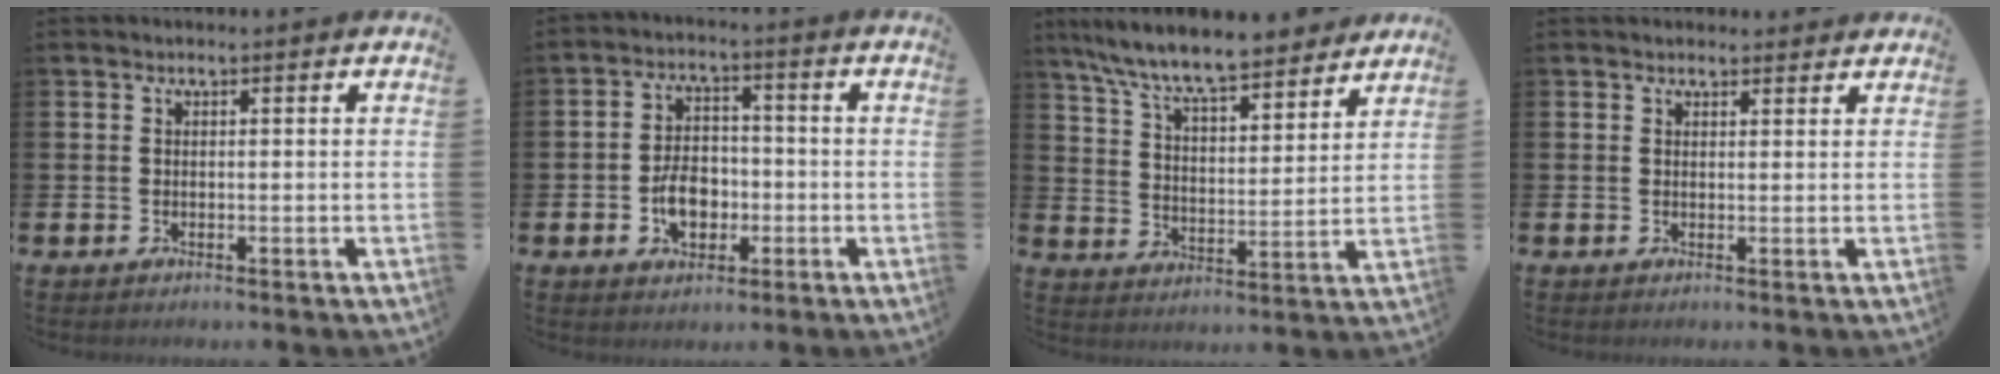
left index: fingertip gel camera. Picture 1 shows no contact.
{"total": 5.7, "force": [-1.6, 4.0, 3.8], "torque": [-0.047, 0.003, -0.034]}
{"total": 9.5, "force": [8.8, 1.4, 3.2], "torque": [-0.089, -0.059, 0.153]}
{"total": 1.6, "force": [1.5, 0.6, 0.0], "torque": [0.021, -0.006, 0.023]}